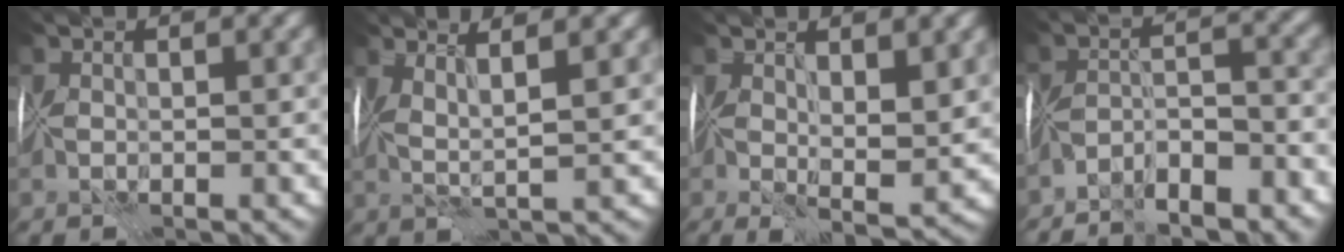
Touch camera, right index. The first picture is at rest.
{"total": 2.9, "force": [1.4, -0.2, 2.6], "torque": [-0.047, -0.002, 0.025]}
{"total": 4.8, "force": [1.0, 1.4, 4.5], "torque": [-0.079, -0.012, 0.021]}
{"total": 4.6, "force": [-4.1, 0.5, 1.9], "torque": [-0.022, 0.006, -0.075]}